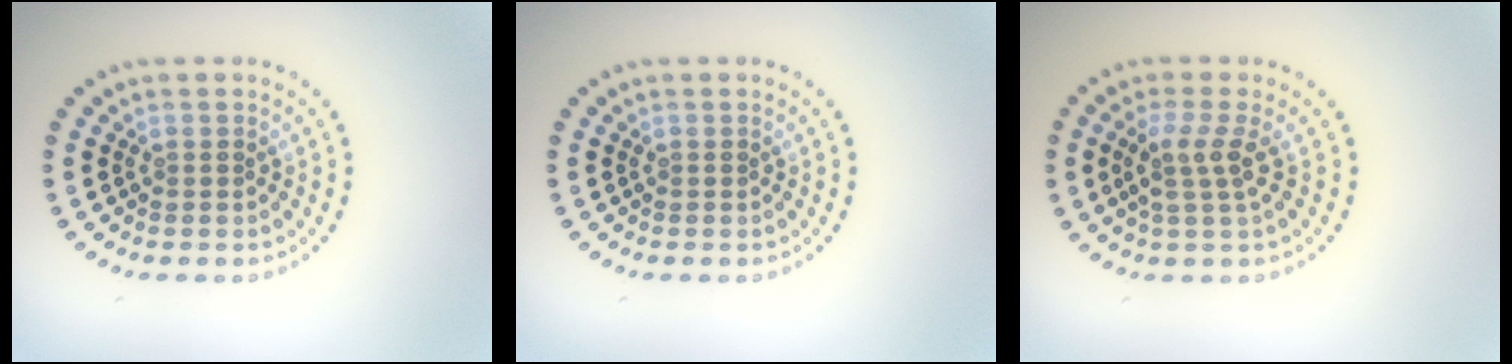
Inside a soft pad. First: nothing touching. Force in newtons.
{"total": 0.0}
{"total": 2.5, "press": 2.0, "slide": 1.6}